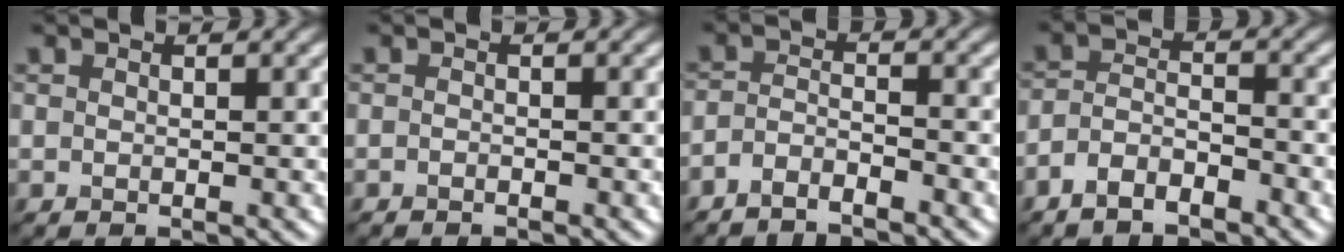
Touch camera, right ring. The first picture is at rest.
{"total": 0.5, "force": [-0.5, 0.1, 0.2], "torque": [-0.001, 0.000, -0.009]}
{"total": 2.4, "force": [-2.1, 0.4, 1.0], "torque": [-0.019, -0.002, -0.046]}
{"total": 3.3, "force": [-2.5, 1.1, 1.8], "torque": [-0.036, 0.005, -0.055]}